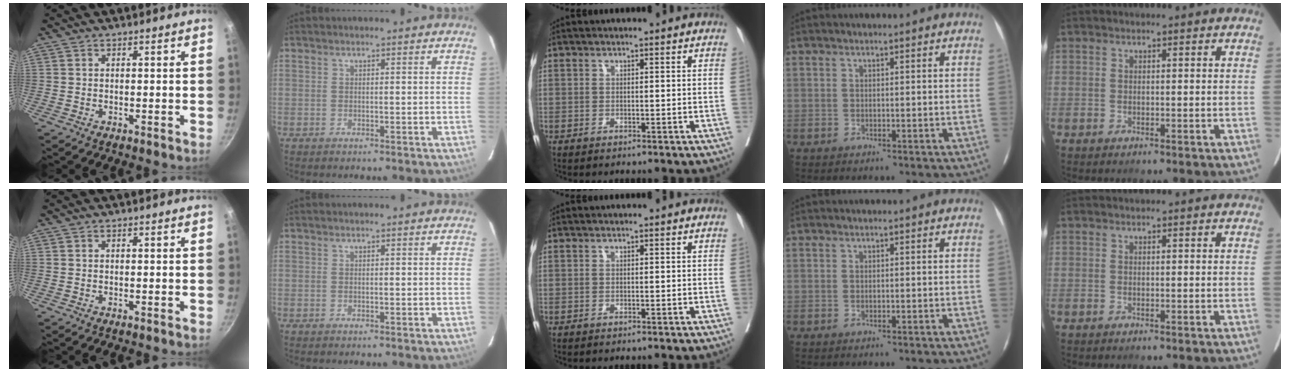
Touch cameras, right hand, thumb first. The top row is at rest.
{}